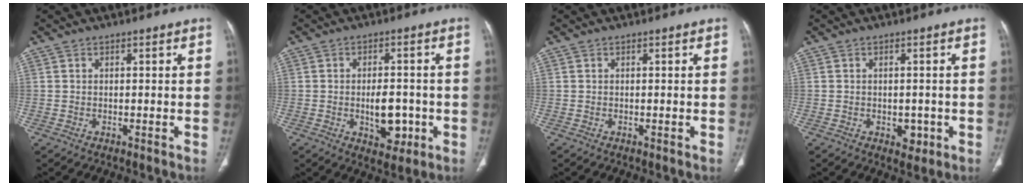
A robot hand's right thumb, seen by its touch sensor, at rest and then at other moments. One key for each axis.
{"total": 7.4, "fx": -1.6, "fy": 4.2, "fz": 5.9, "tx": -0.066, "ty": 0.007, "tz": -0.014}
{"total": 0.0}
{"total": 2.9, "fx": -0.8, "fy": 2.0, "fz": 1.8, "tx": -0.008, "ty": 0.002, "tz": -0.004}